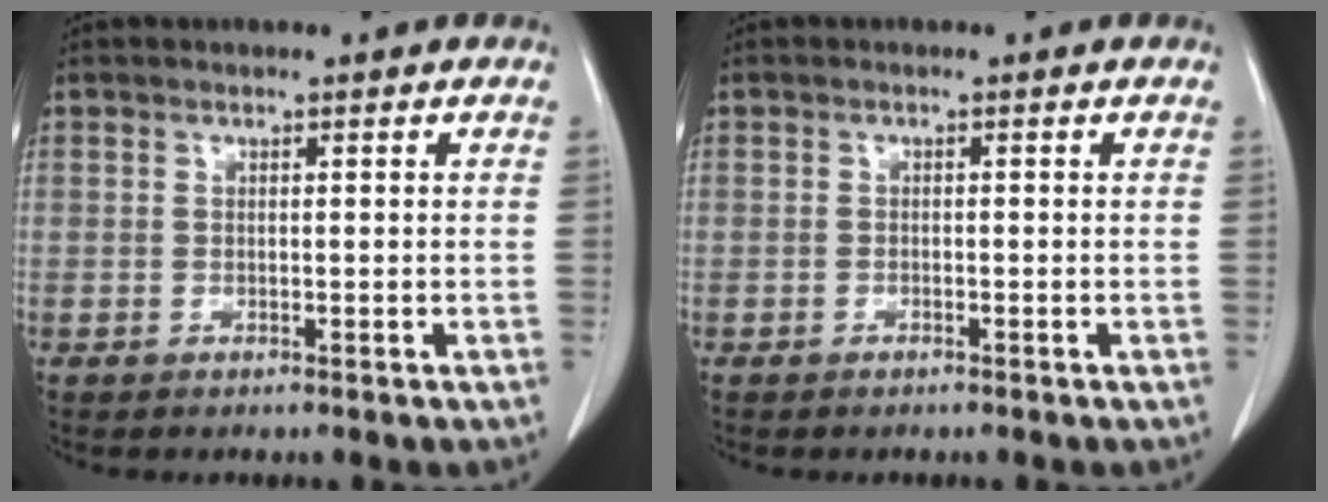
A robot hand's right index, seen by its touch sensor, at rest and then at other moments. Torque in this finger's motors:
{"motor_torque": [0.00, 0.00, -0.01, 0.01]}